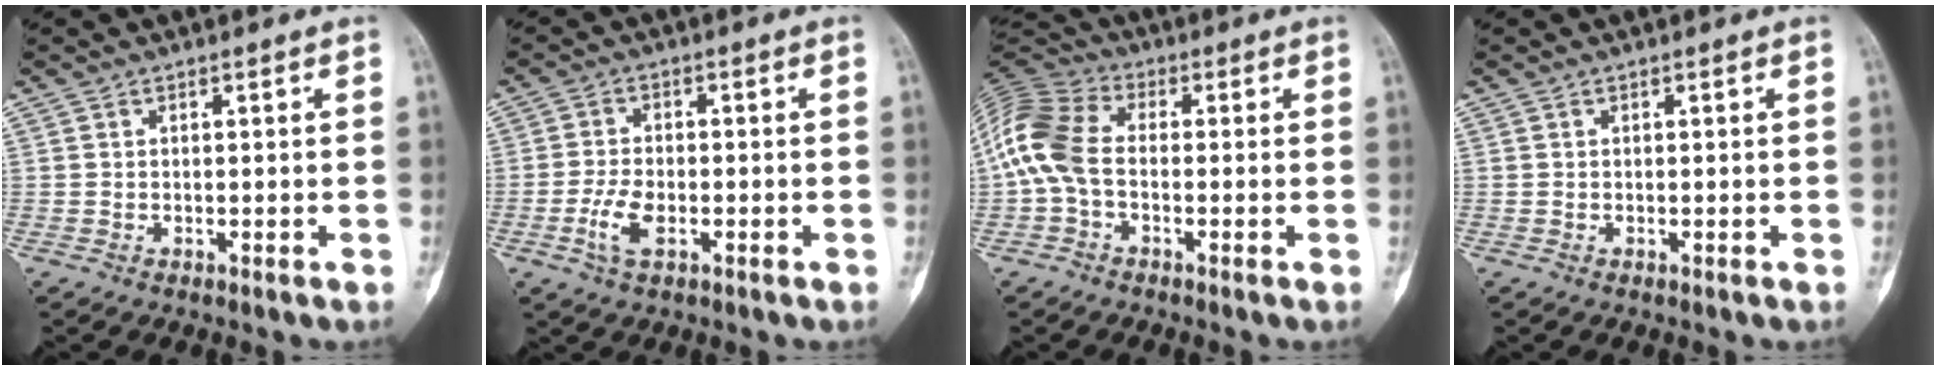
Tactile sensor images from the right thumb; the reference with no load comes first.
{"total": 5.2, "force": [-1.9, 2.6, 4.1], "torque": [-0.091, 0.007, -0.037]}
{"total": 11.3, "force": [-1.1, 6.9, 8.9], "torque": [-0.198, 0.028, -0.035]}
{"total": 0.0}